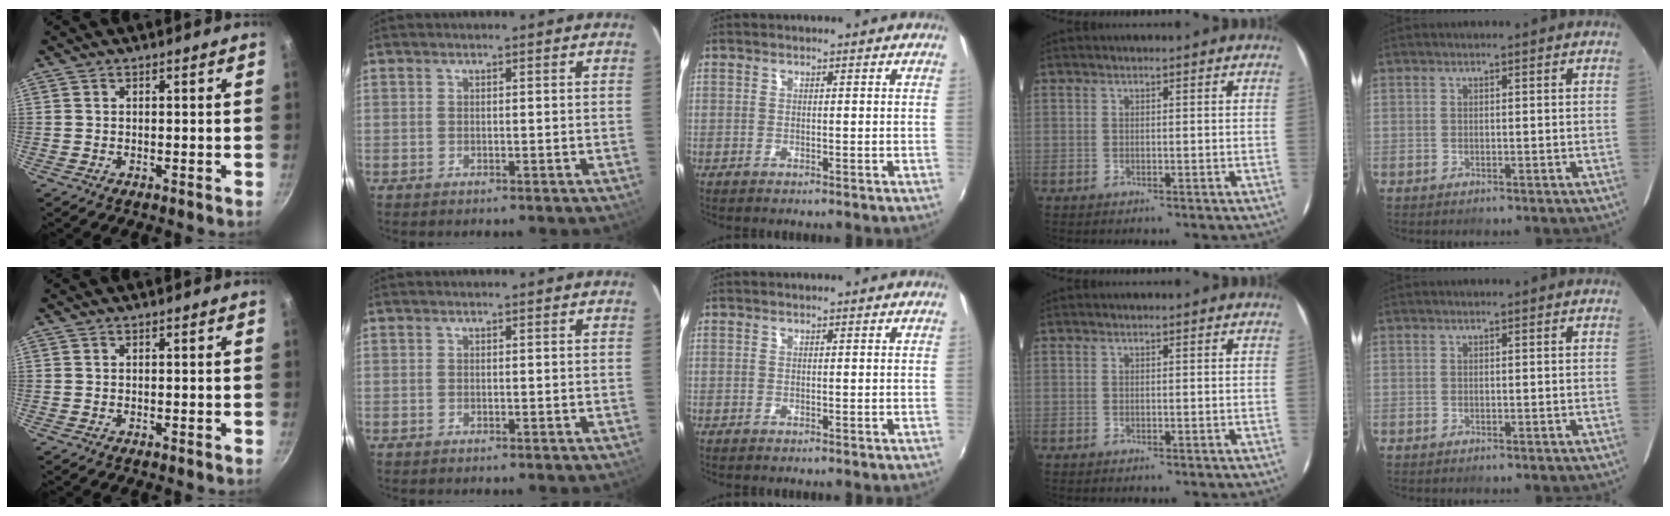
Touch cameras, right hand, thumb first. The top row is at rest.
{}